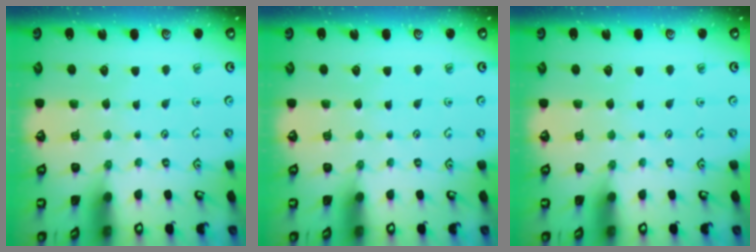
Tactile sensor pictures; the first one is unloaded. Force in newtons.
{"total": 0.0}
{"total": 0.0}